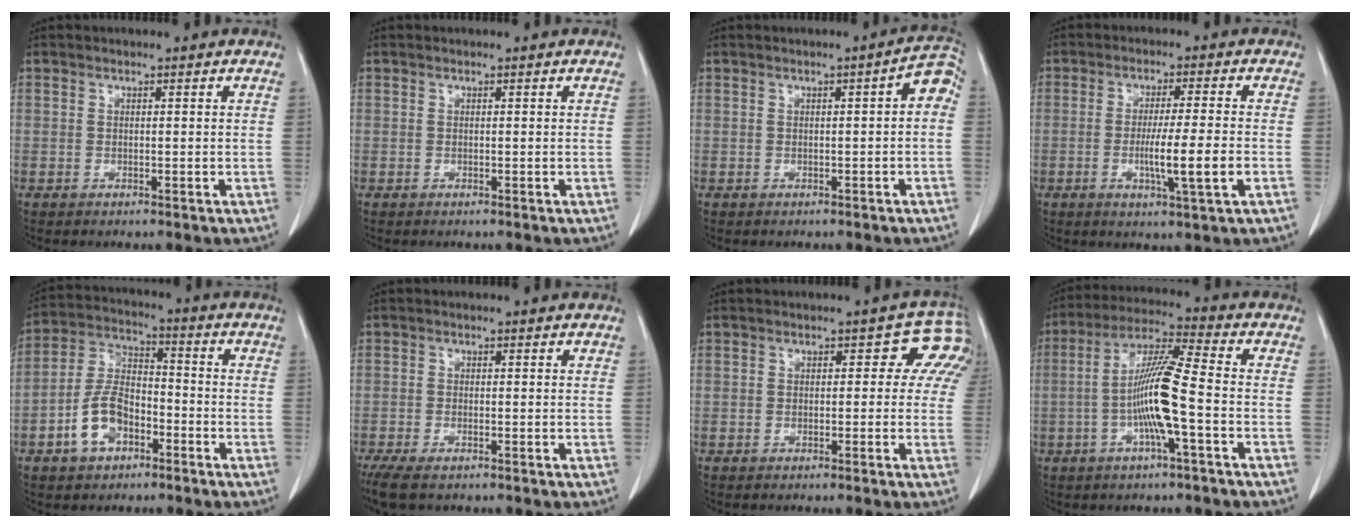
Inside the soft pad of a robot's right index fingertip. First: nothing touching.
{"total": 0.0}
{"total": 3.6, "force": [-0.1, 0.8, 3.5], "torque": [-0.037, 0.012, -0.007]}
{"total": 7.6, "force": [-1.8, -0.5, 7.3], "torque": [-0.120, -0.015, -0.029]}
{"total": 8.9, "force": [-4.1, 5.0, 6.1], "torque": [-0.136, 0.018, -0.080]}
{"total": 5.8, "force": [-4.4, 1.6, 3.5], "torque": [-0.061, -0.014, -0.073]}
{"total": 4.3, "force": [0.9, 3.2, 2.7], "torque": [-0.004, 0.019, -0.005]}
{"total": 10.5, "force": [-2.2, 0.0, 10.2], "torque": [-0.196, 0.010, -0.046]}